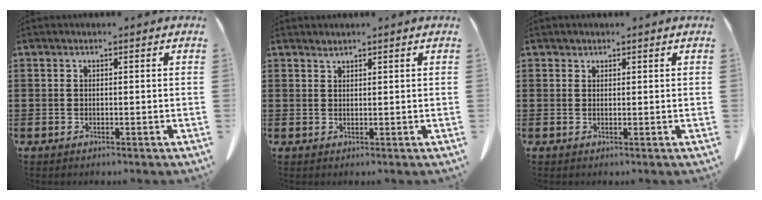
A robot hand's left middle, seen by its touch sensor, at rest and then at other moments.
{"total": 1.0, "force": [0.9, 0.0, 0.2], "torque": [-0.005, -0.003, 0.019]}
{"total": 0.8, "force": [0.7, 0.4, 0.0], "torque": [-0.003, -0.001, 0.016]}